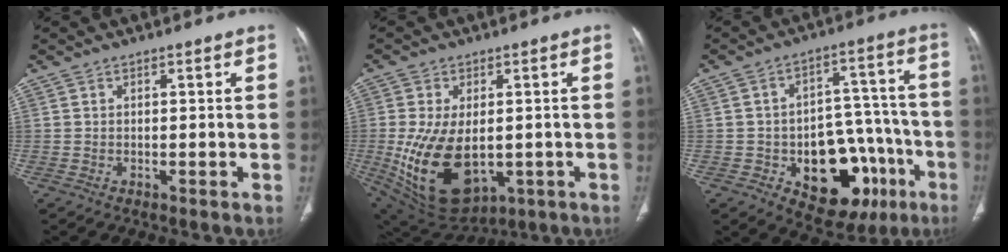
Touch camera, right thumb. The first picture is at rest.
{"total": 17.1, "force": [-2.6, 10.3, 13.4], "torque": [-0.247, -0.015, -0.009]}
{"total": 20.1, "force": [-7.7, 12.2, 14.0], "torque": [-0.148, 0.051, -0.090]}